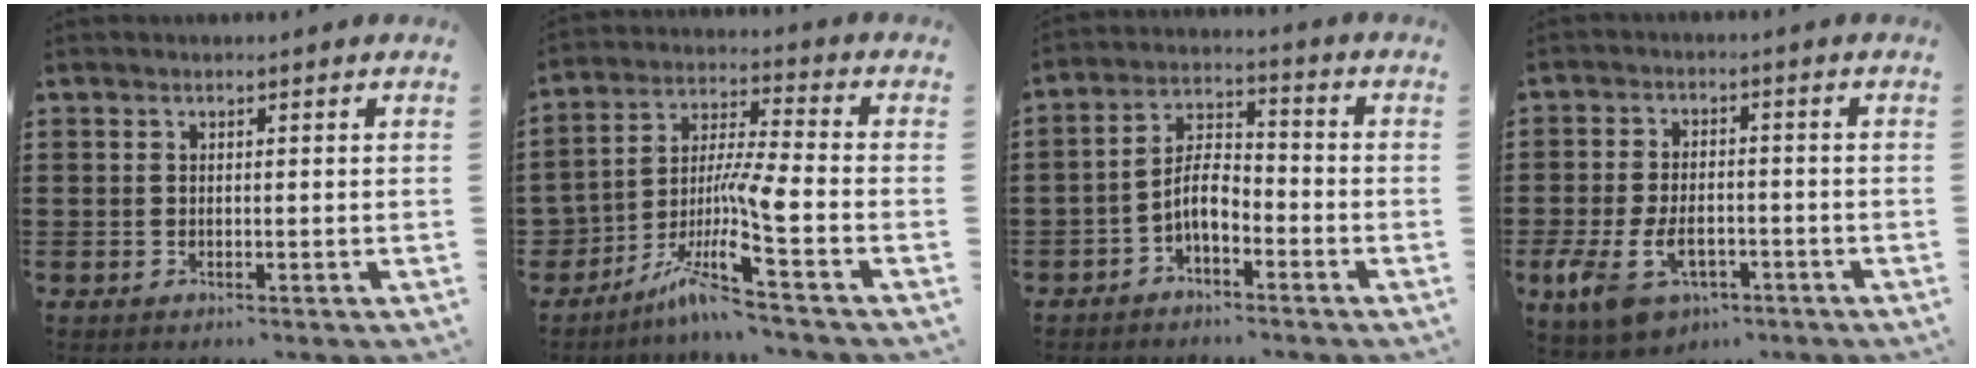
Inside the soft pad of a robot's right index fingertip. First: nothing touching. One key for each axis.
{"total": 8.9, "fx": -5.7, "fy": -0.3, "fz": 6.9, "tx": -0.146, "ty": -0.026, "tz": -0.120}
{"total": 5.5, "fx": -2.7, "fy": 2.4, "fz": 4.2, "tx": -0.095, "ty": 0.007, "tz": -0.056}
{"total": 7.2, "fx": -3.2, "fy": 4.3, "fz": 4.9, "tx": -0.119, "ty": -0.001, "tz": -0.062}